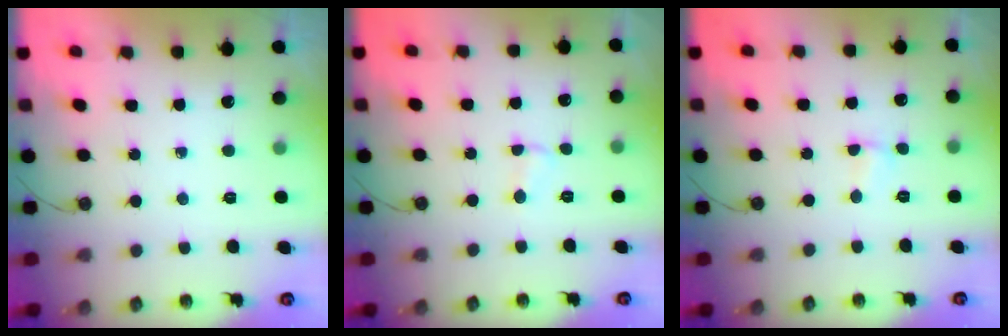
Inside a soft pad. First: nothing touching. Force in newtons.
{"total": 2.6, "press": 2.6, "slide": 0.3}
{"total": 1.1, "press": 1.0, "slide": 0.3}